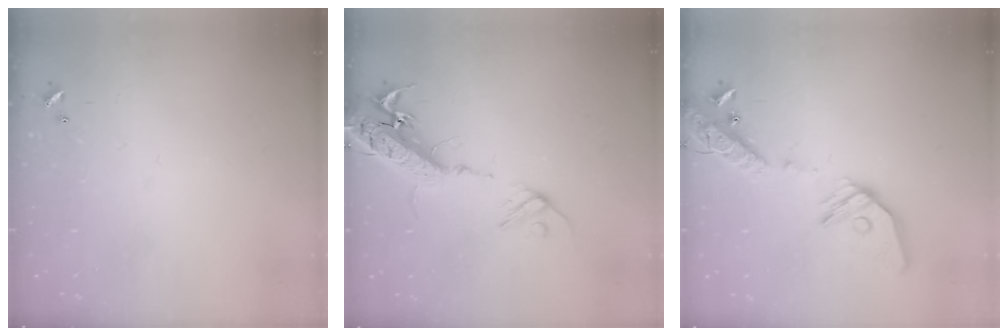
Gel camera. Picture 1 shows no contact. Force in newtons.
{"total": 18.2, "press": 17.7, "slide": 4.1}
{"total": 18.3, "press": 17.9, "slide": 3.6}